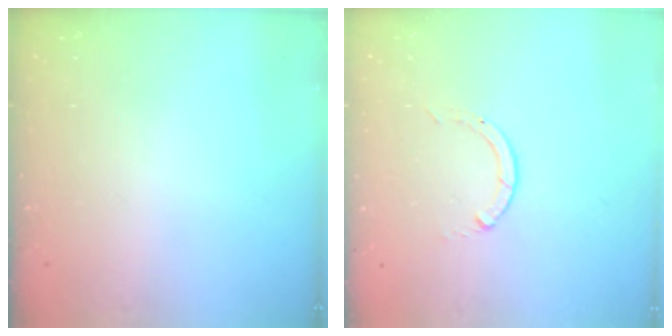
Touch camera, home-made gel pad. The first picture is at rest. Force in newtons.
{"total": 0.0}